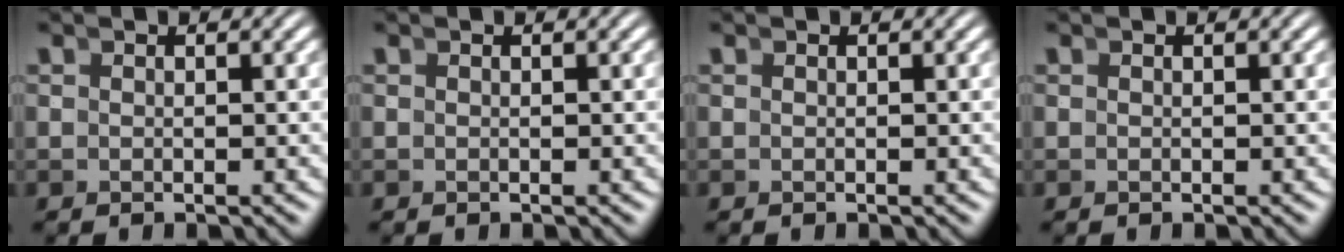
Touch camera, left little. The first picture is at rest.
{"total": 0.0}
{"total": 0.0}
{"total": 0.0}